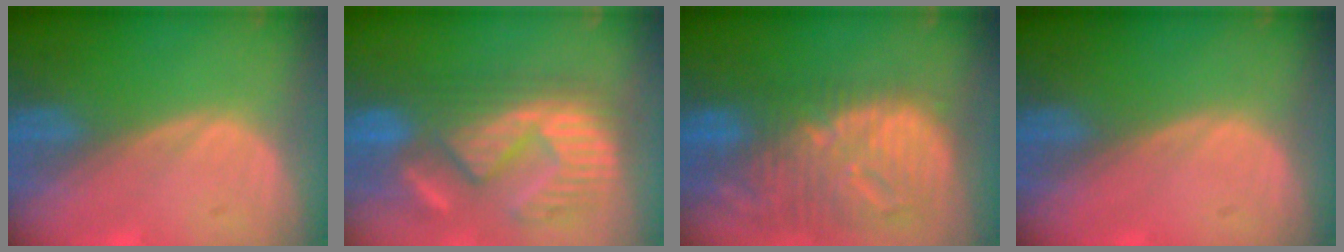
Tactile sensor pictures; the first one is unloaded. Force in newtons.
{"total": 11.4, "press": 11.0, "slide": 3.3}
{"total": 12.9, "press": 11.2, "slide": 6.4}
{"total": 0.0}